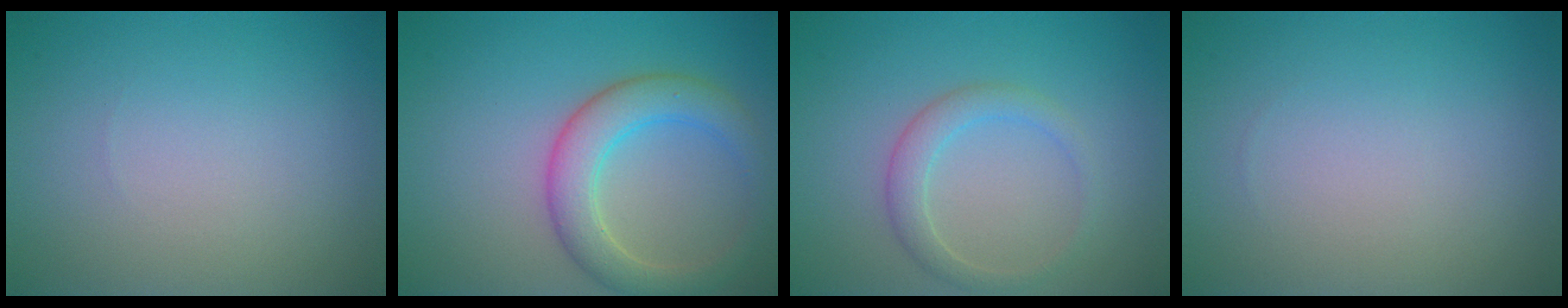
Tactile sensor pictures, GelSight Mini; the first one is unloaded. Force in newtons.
{"total": 4.7, "press": 4.7, "slide": 0.5}
{"total": 2.2, "press": 2.2, "slide": 0.1}
{"total": 0.0}